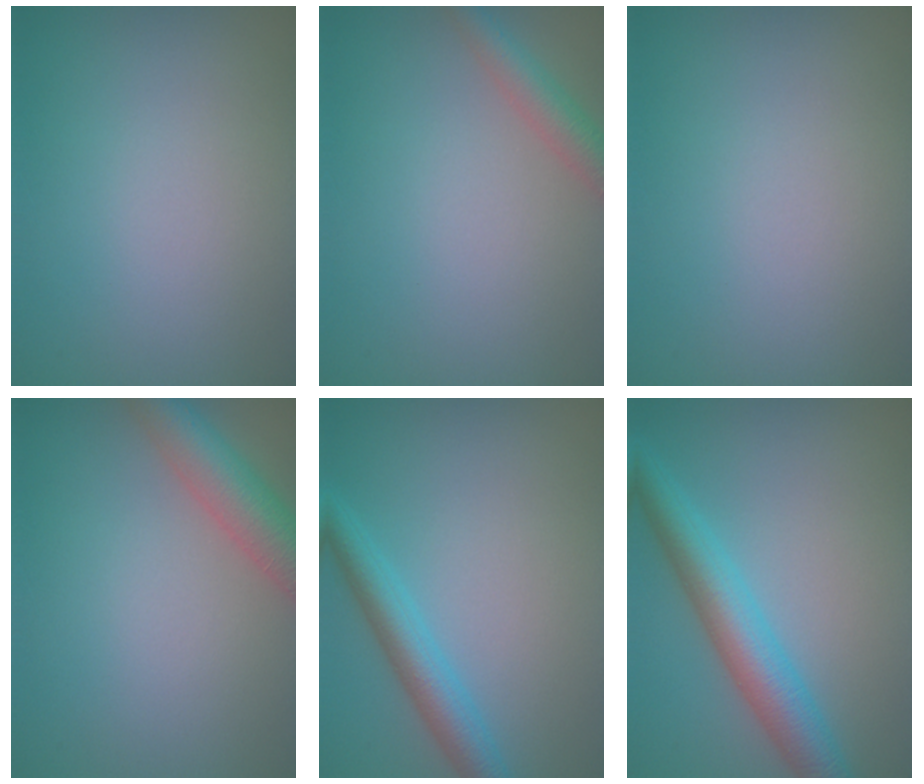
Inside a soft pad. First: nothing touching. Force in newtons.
{"total": 2.7, "press": 2.7, "slide": 0.2}
{"total": 0.0}
{"total": 5.0, "press": 4.9, "slide": 0.2}
{"total": 3.8, "press": 3.8, "slide": 0.1}
{"total": 5.5, "press": 5.5, "slide": 0.3}